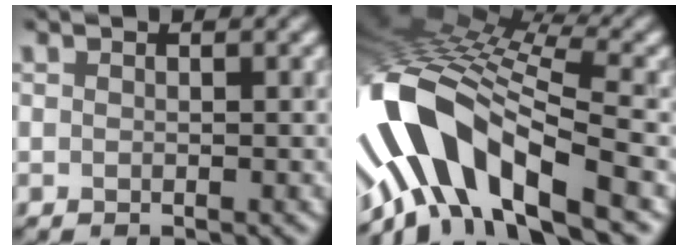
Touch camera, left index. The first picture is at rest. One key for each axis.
{"total": 13.1, "fx": -5.6, "fy": 5.6, "fz": 10.4, "tx": -0.194, "ty": 0.020, "tz": -0.107}